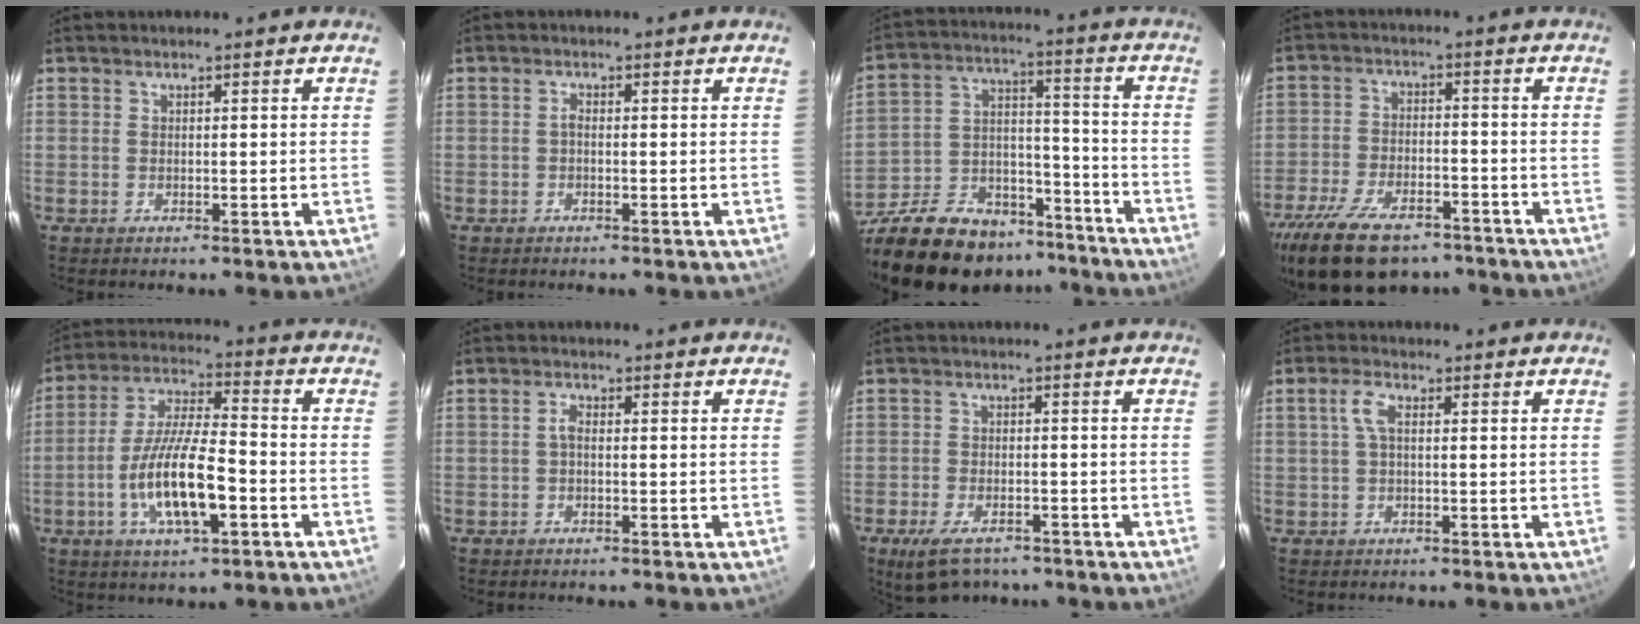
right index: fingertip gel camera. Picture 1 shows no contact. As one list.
[{"total": 0.8, "force": [-0.3, 0.3, 0.7], "torque": [-0.013, 0.005, -0.007]}, {"total": 28.6, "force": [-20.8, 13.9, 14.0], "torque": [-0.307, 0.009, -0.317]}, {"total": 18.3, "force": [-13.1, 8.4, 9.6], "torque": [-0.210, -0.022, -0.211]}, {"total": 14.2, "force": [-4.8, 3.8, 12.8], "torque": [-0.260, -0.009, -0.086]}, {"total": 1.3, "force": [-0.2, 0.6, 1.2], "torque": [-0.025, 0.006, -0.007]}, {"total": 8.9, "force": [-6.4, 4.1, 4.7], "torque": [-0.111, -0.013, -0.106]}, {"total": 3.0, "force": [0.5, 1.1, 2.8], "torque": [-0.060, 0.009, 0.009]}]